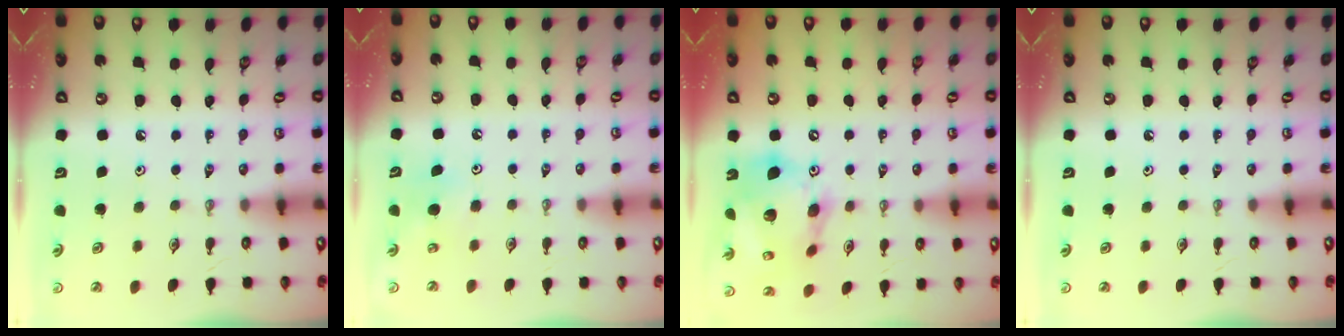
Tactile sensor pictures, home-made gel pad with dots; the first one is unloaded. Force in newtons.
{"total": 5.4, "press": 5.3, "slide": 0.9}
{"total": 18.8, "press": 18.6, "slide": 3.2}
{"total": 0.0}